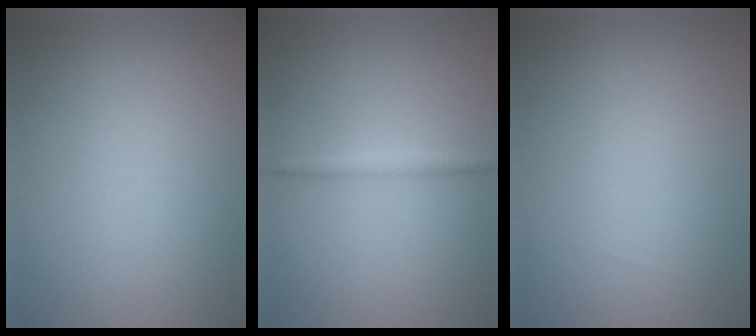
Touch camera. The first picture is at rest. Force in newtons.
{"total": 1.3, "press": 1.3, "slide": 0.1}
{"total": 0.0}